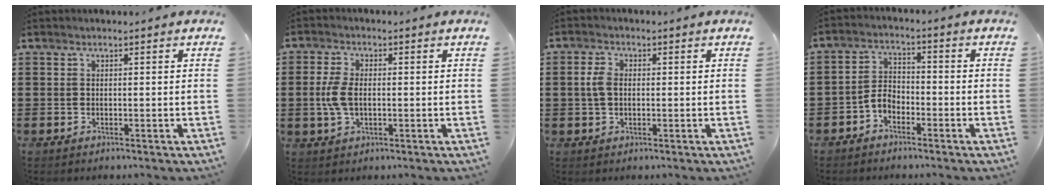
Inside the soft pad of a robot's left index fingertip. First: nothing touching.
{"total": 4.8, "force": [-0.2, 2.5, 4.1], "torque": [-0.106, -0.003, -0.012]}
{"total": 3.3, "force": [0.3, 2.0, 2.5], "torque": [-0.061, 0.006, 0.002]}
{"total": 3.5, "force": [-2.3, 1.9, 1.9], "torque": [-0.051, 0.004, -0.052]}